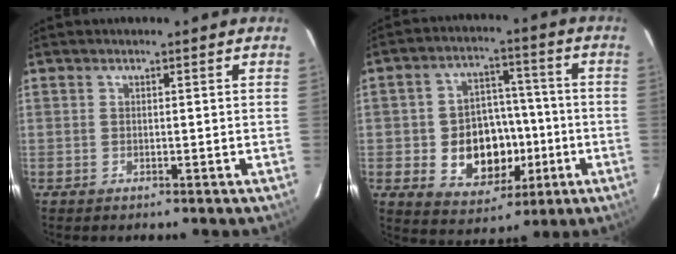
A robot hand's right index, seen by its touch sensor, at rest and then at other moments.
{"total": 13.3, "force": [-3.1, 10.2, 7.8], "torque": [-0.169, 0.015, -0.028]}